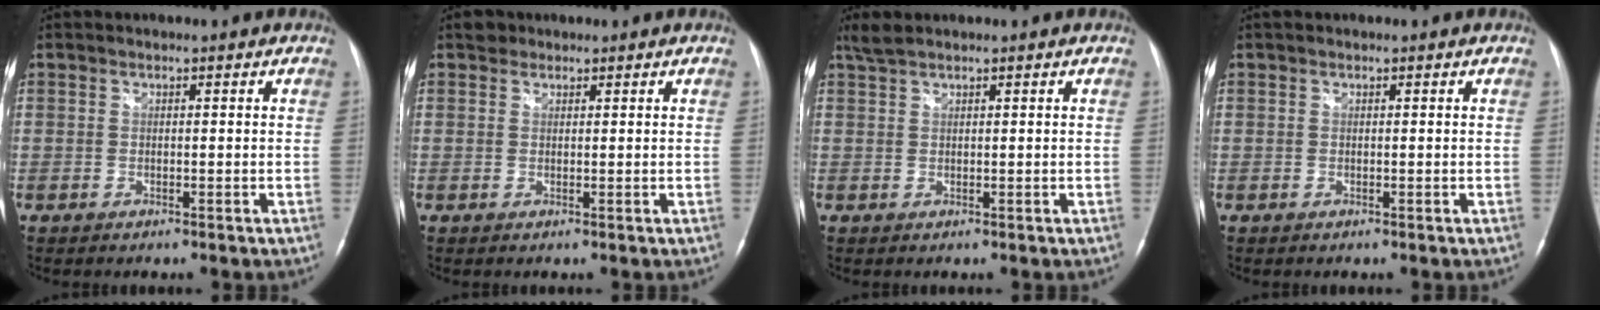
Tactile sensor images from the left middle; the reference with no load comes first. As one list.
[{"total": 1.4, "force": [1.1, 0.9, 0.1], "torque": [0.004, 0.008, 0.014]}, {"total": 2.1, "force": [1.9, 0.2, 0.9], "torque": [-0.024, 0.014, 0.043]}, {"total": 0.0}]